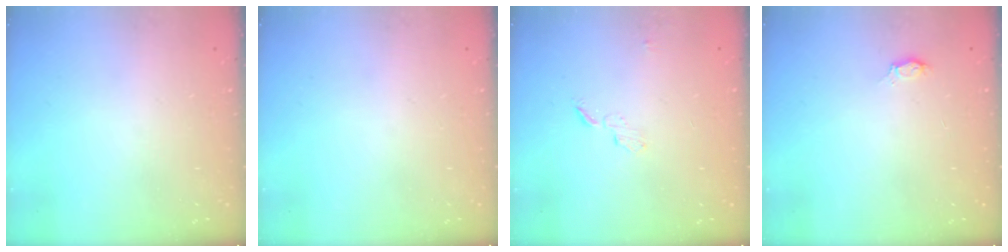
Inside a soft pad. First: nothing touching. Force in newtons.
{"total": 0.0}
{"total": 3.5, "press": 3.5, "slide": 0.4}
{"total": 2.0, "press": 2.0, "slide": 0.3}